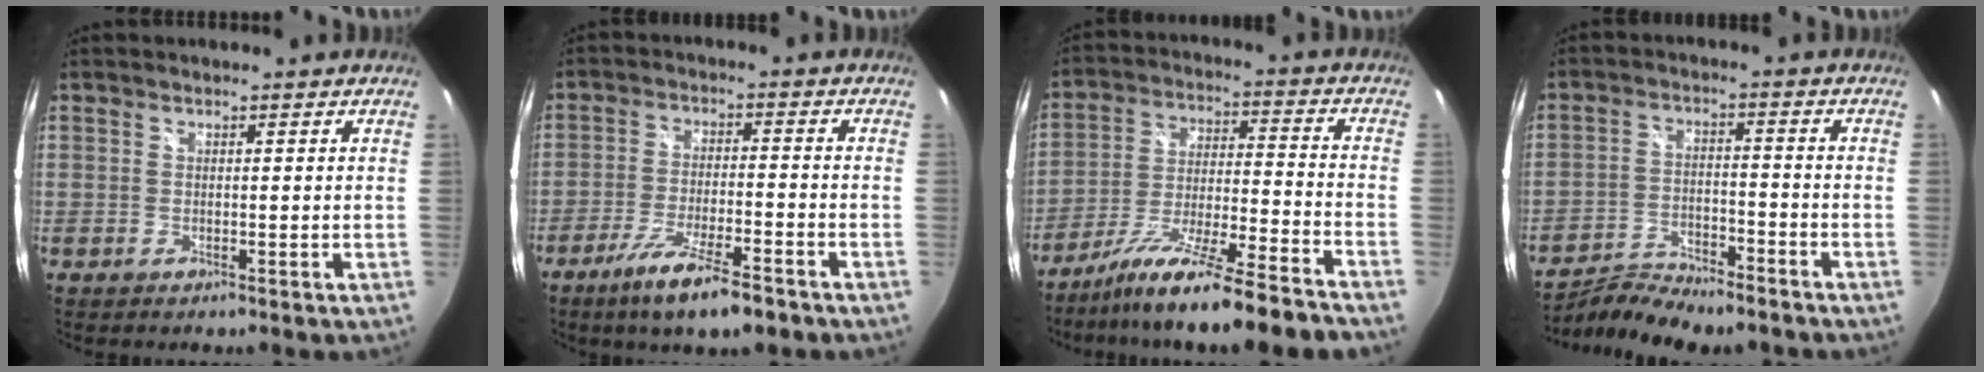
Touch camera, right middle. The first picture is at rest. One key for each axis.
{"total": 10.9, "fx": -7.6, "fy": 1.9, "fz": 7.5, "tx": -0.158, "ty": -0.026, "tz": -0.132}
{"total": 16.7, "fx": -13.9, "fy": -1.0, "fz": 9.3, "tx": -0.171, "ty": -0.039, "tz": -0.229}
{"total": 12.3, "fx": -10.9, "fy": 2.6, "fz": 4.9, "tx": -0.116, "ty": -0.021, "tz": -0.185}